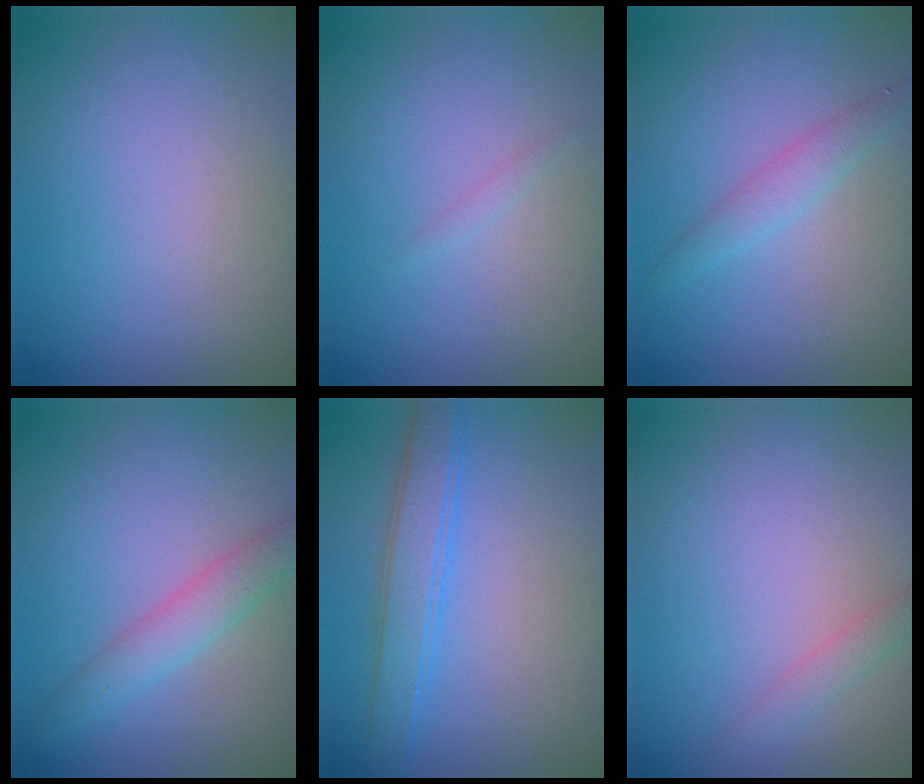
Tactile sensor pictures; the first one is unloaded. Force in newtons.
{"total": 0.5, "press": 0.5, "slide": 0.0}
{"total": 1.9, "press": 1.9, "slide": 0.1}
{"total": 2.9, "press": 2.9, "slide": 0.1}
{"total": 2.4, "press": 2.4, "slide": 0.2}
{"total": 1.3, "press": 1.3, "slide": 0.1}